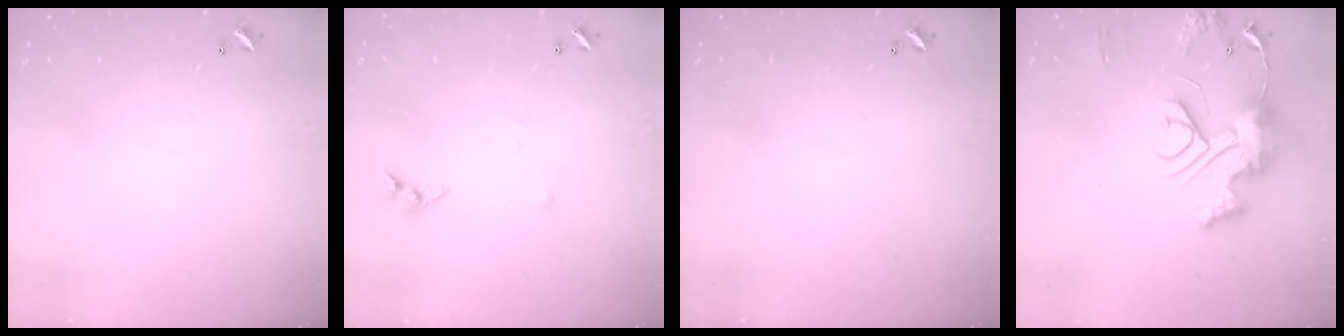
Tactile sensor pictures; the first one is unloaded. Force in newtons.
{"total": 4.4, "press": 4.4, "slide": 0.3}
{"total": 0.0}
{"total": 13.2, "press": 13.1, "slide": 1.4}